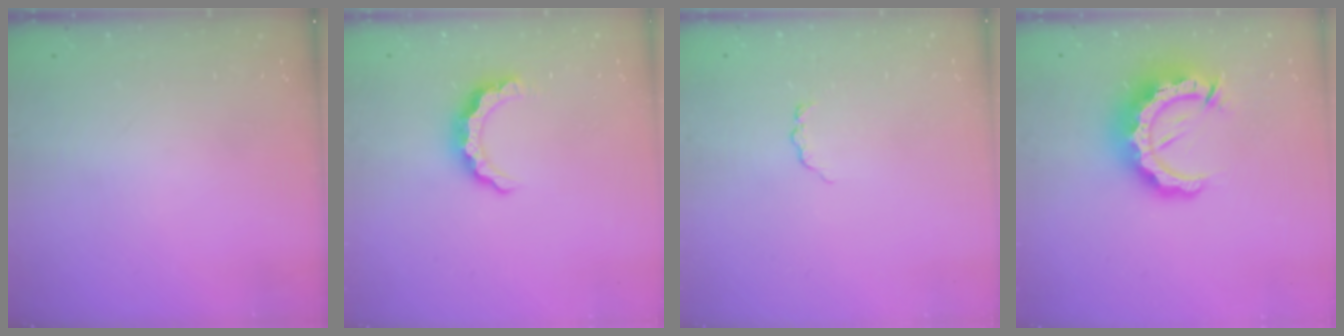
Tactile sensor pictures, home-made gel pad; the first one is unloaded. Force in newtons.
{"total": 7.2, "press": 7.1, "slide": 0.8}
{"total": 3.6, "press": 3.5, "slide": 0.5}
{"total": 14.2, "press": 14.1, "slide": 1.5}